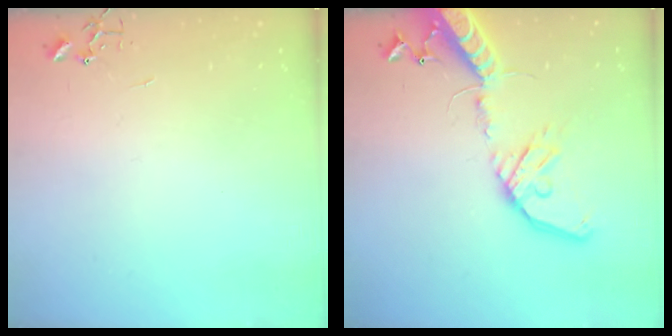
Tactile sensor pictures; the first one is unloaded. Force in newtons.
{"total": 17.9, "press": 17.6, "slide": 3.7}